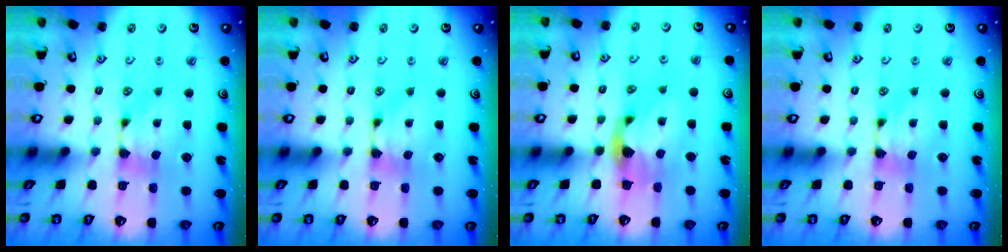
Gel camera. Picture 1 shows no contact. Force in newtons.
{"total": 0.0}
{"total": 2.8, "press": 2.5, "slide": 1.3}
{"total": 0.0}